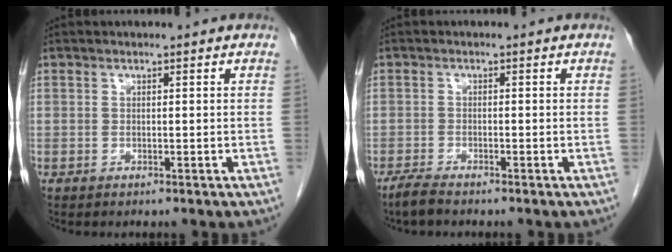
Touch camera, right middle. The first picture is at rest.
{"total": 2.6, "force": [-2.2, 0.2, 1.3], "torque": [-0.034, -0.007, -0.042]}